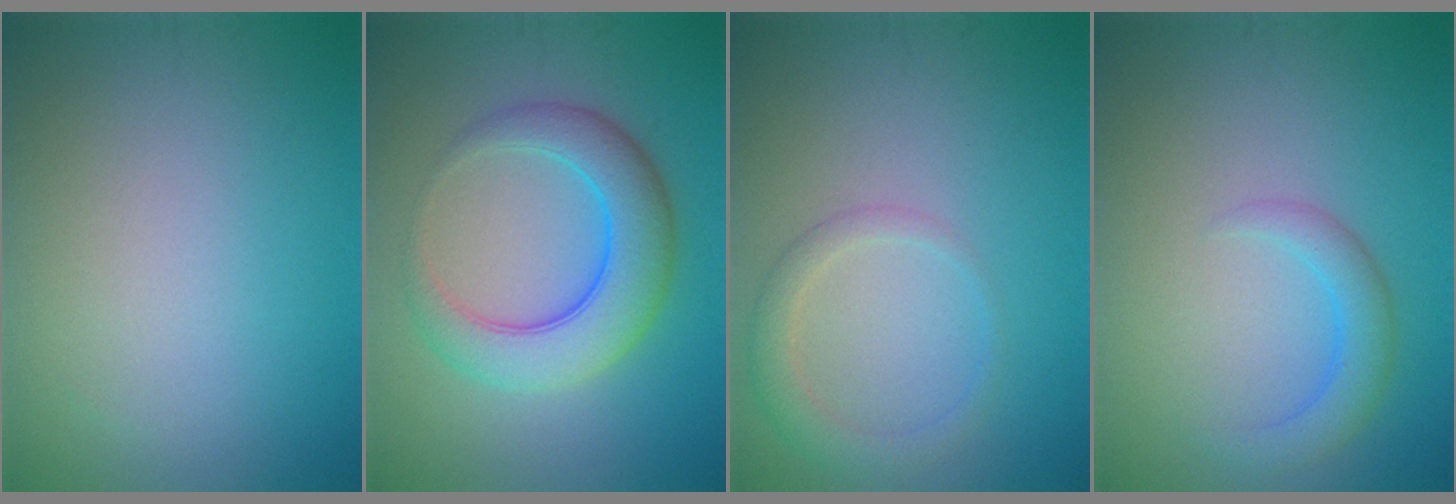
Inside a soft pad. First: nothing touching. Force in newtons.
{"total": 6.3, "press": 6.3, "slide": 0.1}
{"total": 2.3, "press": 2.3, "slide": 0.2}
{"total": 2.7, "press": 2.7, "slide": 0.2}